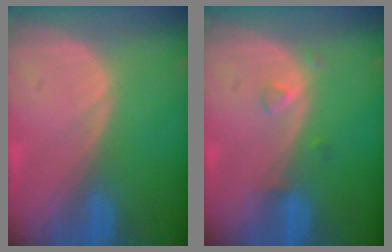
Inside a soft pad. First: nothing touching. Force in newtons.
{"total": 1.5, "press": 1.5, "slide": 0.1}